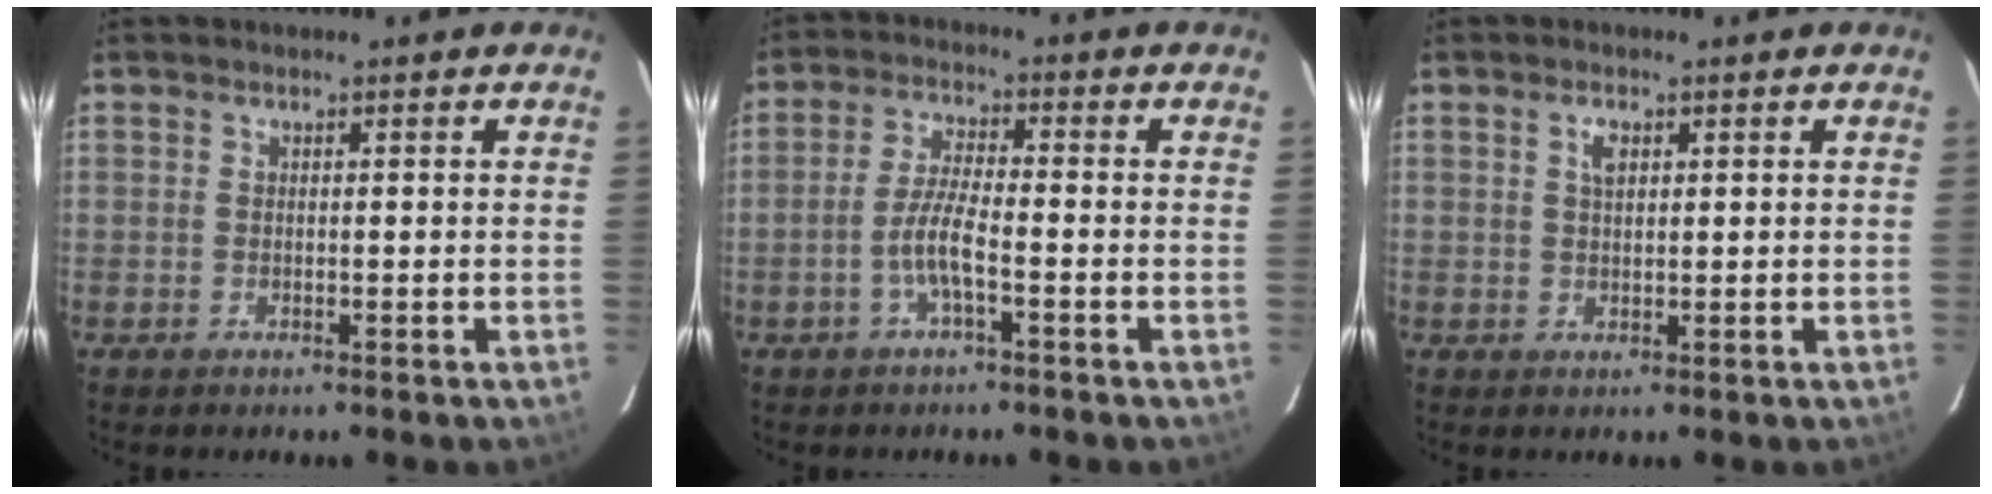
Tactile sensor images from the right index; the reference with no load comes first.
{"total": 5.1, "force": [-2.2, 0.5, 4.6], "torque": [-0.096, 0.007, -0.042]}
{"total": 2.1, "force": [0.9, 1.2, 1.5], "torque": [-0.028, 0.006, 0.015]}